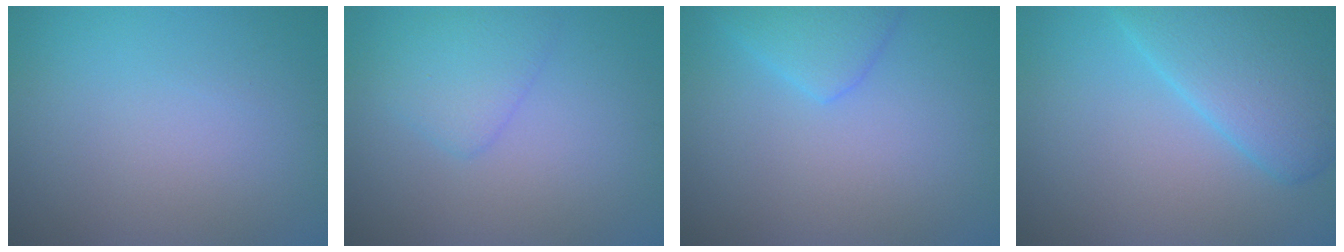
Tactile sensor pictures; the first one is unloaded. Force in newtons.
{"total": 2.7, "press": 2.7, "slide": 0.0}
{"total": 2.8, "press": 2.8, "slide": 0.2}
{"total": 6.9, "press": 6.9, "slide": 0.2}